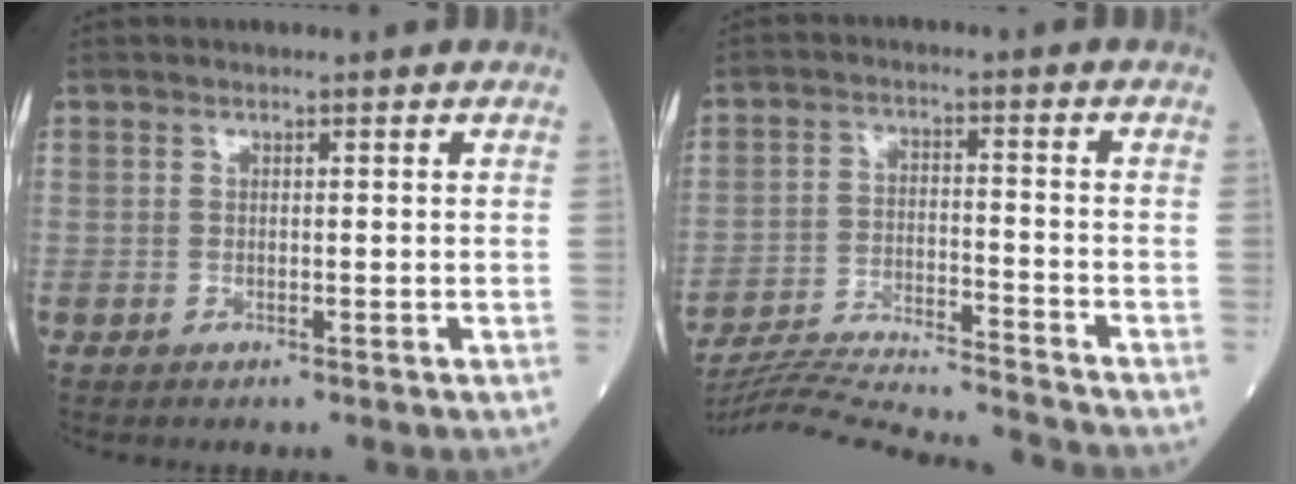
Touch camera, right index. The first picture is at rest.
{"total": 18.4, "force": [-17.6, -0.8, 5.4], "torque": [-0.105, -0.023, -0.273]}